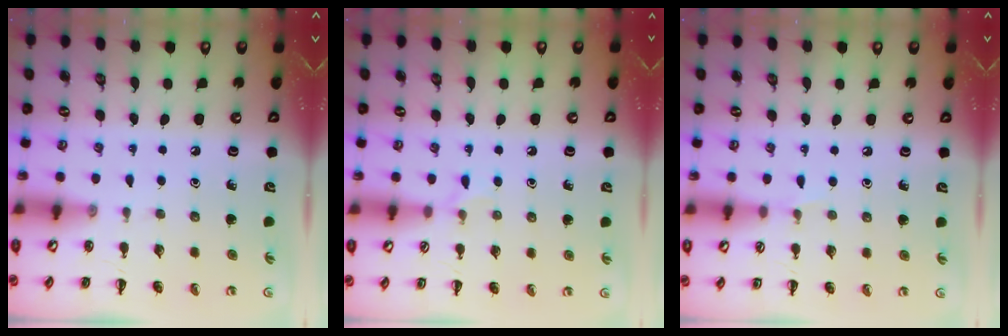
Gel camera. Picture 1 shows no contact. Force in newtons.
{"total": 5.2, "press": 4.9, "slide": 1.8}
{"total": 3.0, "press": 2.8, "slide": 0.9}